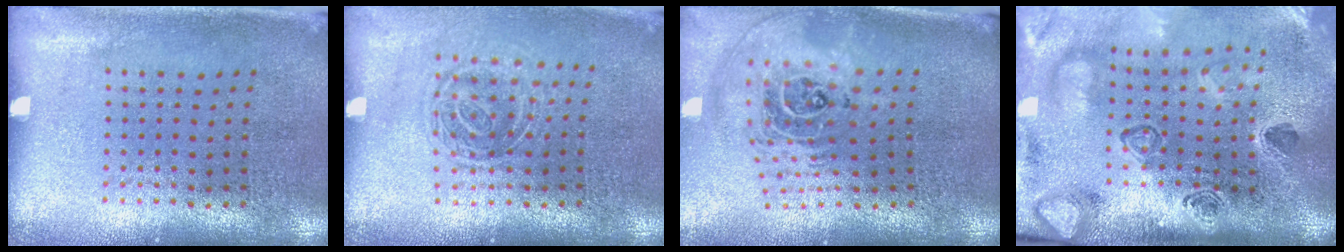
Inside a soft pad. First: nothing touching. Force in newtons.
{"total": 1.2, "press": 1.0, "slide": 0.7}
{"total": 2.5, "press": 1.7, "slide": 1.8}
{"total": 4.7, "press": 3.3, "slide": 3.3}